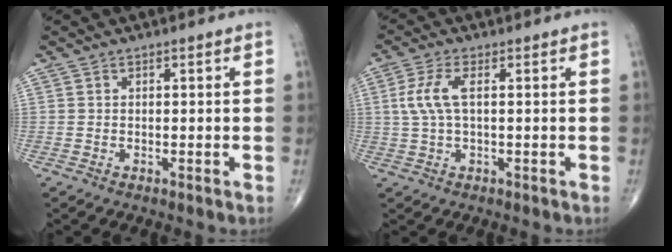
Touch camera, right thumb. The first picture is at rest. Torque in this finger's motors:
{"motor_torque": [0.04, 0.07, 0.65, 0.16, 0.12]}